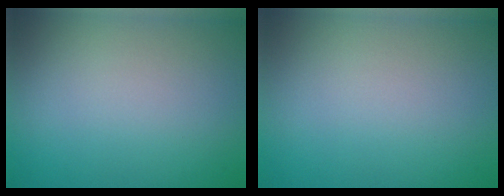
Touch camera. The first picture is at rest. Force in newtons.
{"total": 0.0}